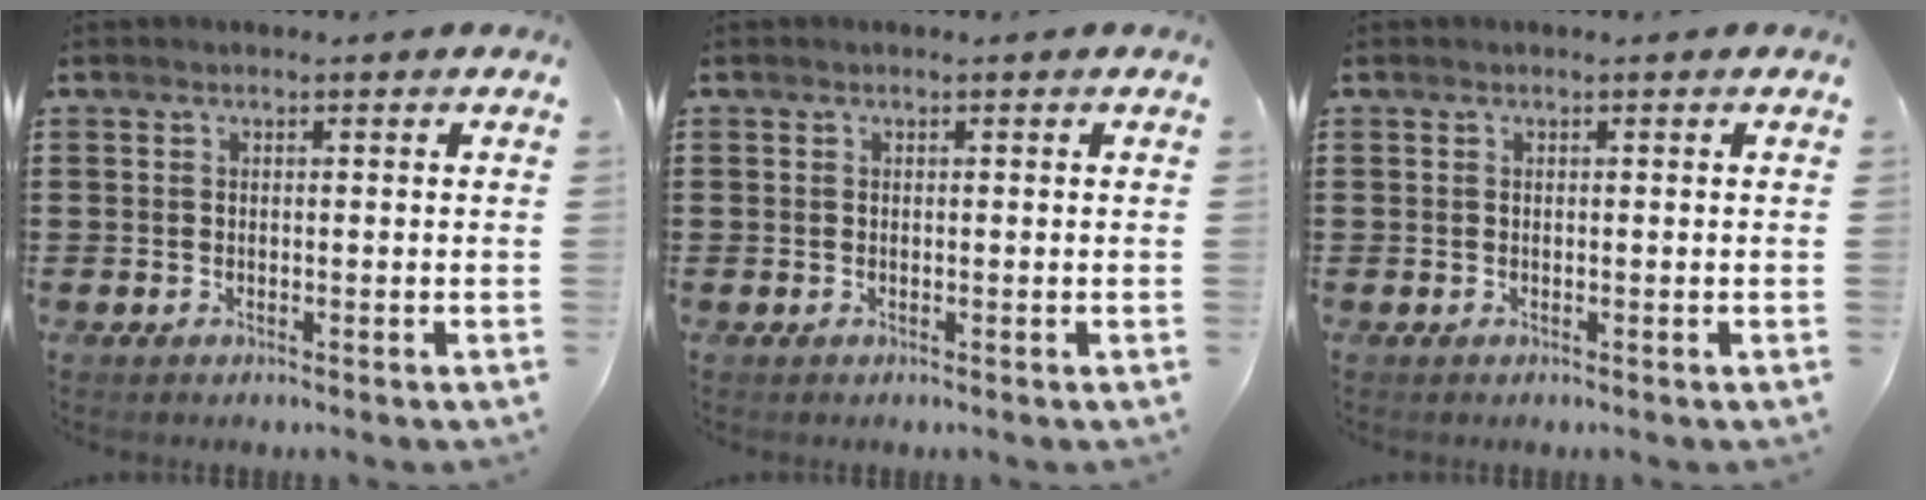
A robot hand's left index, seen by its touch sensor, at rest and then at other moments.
{"total": 0.0}
{"total": 0.0}